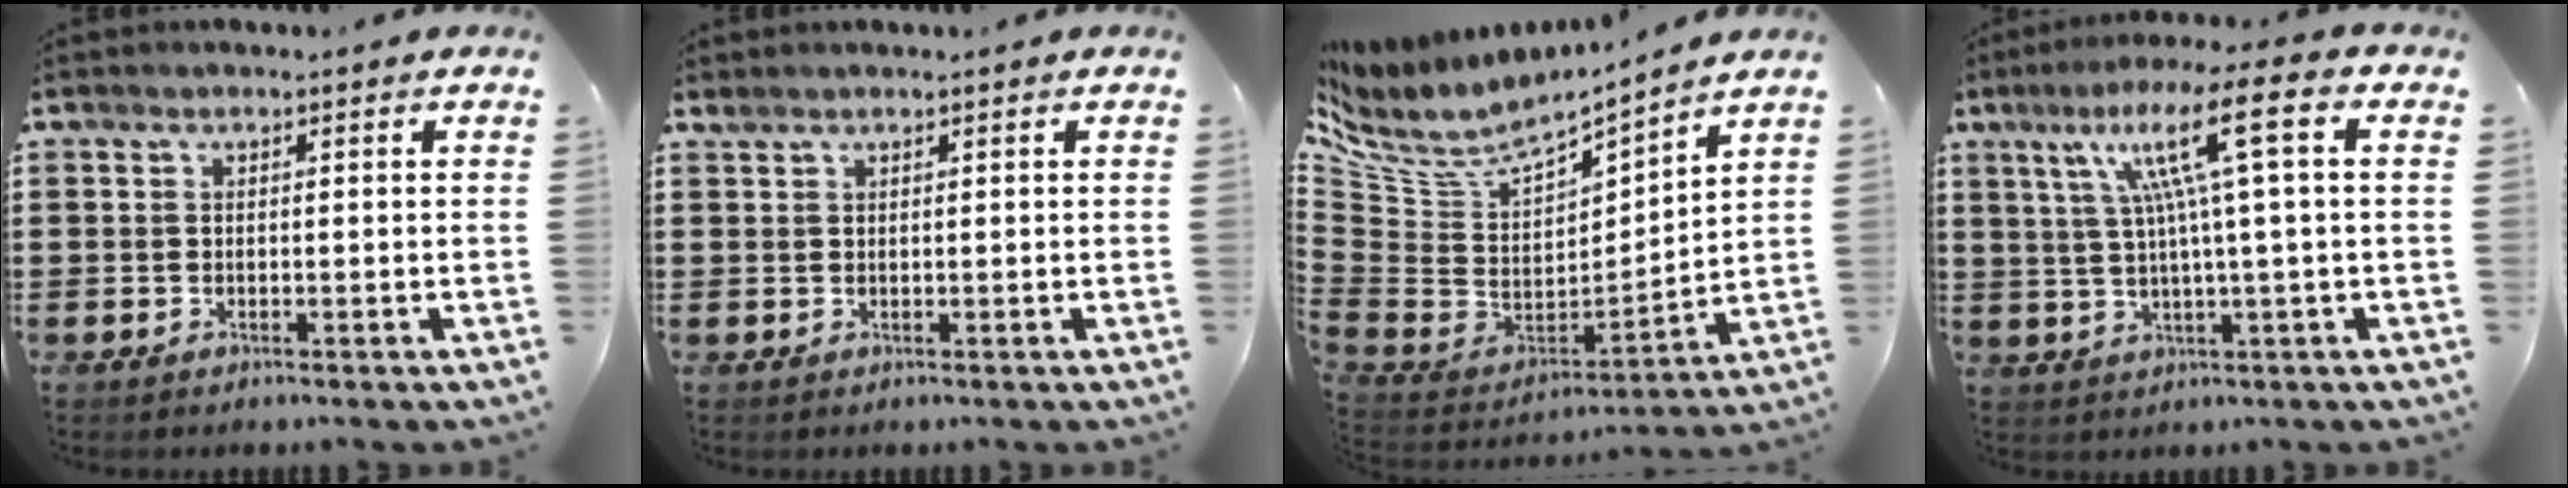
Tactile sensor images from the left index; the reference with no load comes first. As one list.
[{"total": 0.9, "force": [0.8, 0.2, 0.2], "torque": [-0.006, 0.001, 0.017]}, {"total": 5.4, "force": [3.2, 2.6, 3.4], "torque": [-0.084, -0.032, 0.052]}, {"total": 11.7, "force": [3.3, 0.8, 11.2], "torque": [-0.218, 0.013, 0.048]}]